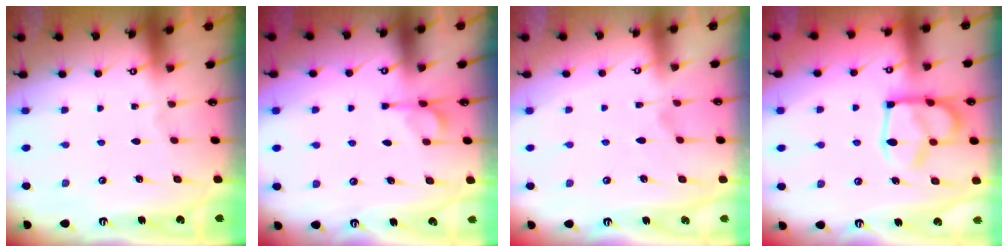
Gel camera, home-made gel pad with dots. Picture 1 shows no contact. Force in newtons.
{"total": 4.1, "press": 4.1, "slide": 0.6}
{"total": 3.7, "press": 3.5, "slide": 1.2}
{"total": 9.2, "press": 9.0, "slide": 1.7}